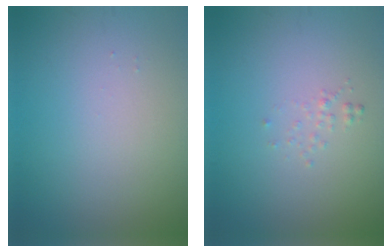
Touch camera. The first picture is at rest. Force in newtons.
{"total": 0.6, "press": 0.6, "slide": 0.1}